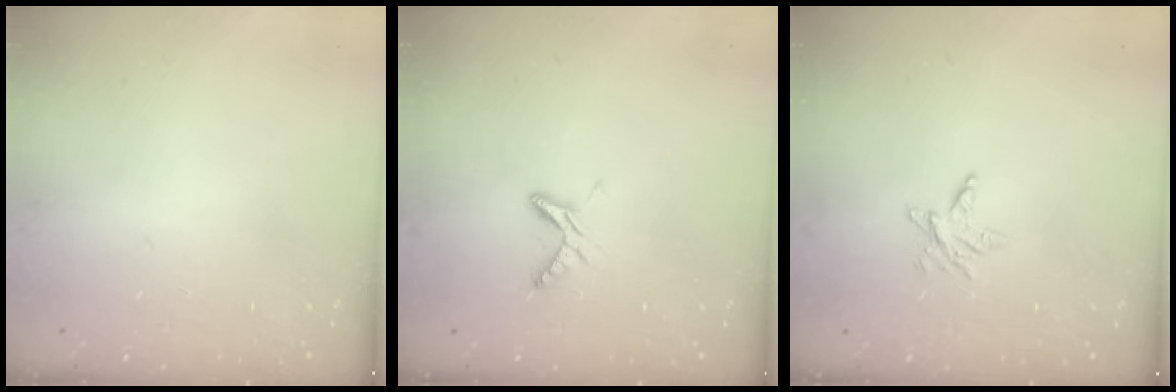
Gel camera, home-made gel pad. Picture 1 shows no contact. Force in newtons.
{"total": 5.6, "press": 5.6, "slide": 0.4}
{"total": 3.6, "press": 3.6, "slide": 0.4}